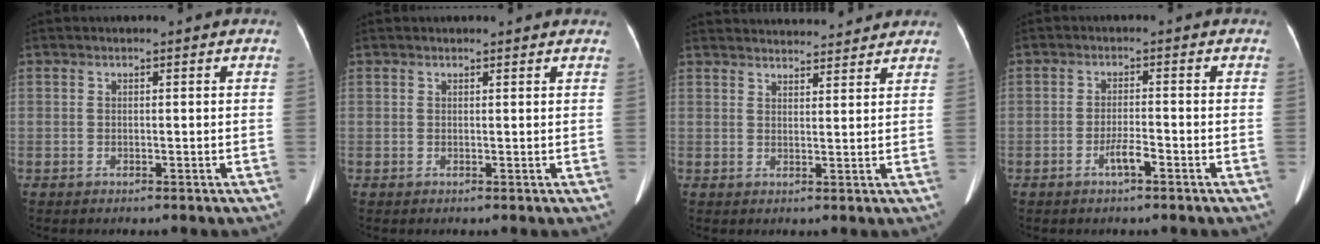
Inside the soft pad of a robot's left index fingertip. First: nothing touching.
{"total": 2.5, "force": [2.3, 0.4, 0.8], "torque": [-0.011, 0.001, 0.022]}
{"total": 12.9, "force": [12.4, 1.9, 3.0], "torque": [-0.033, 0.021, 0.163]}
{"total": 2.5, "force": [-1.8, -0.1, 1.7], "torque": [-0.032, -0.009, -0.031]}